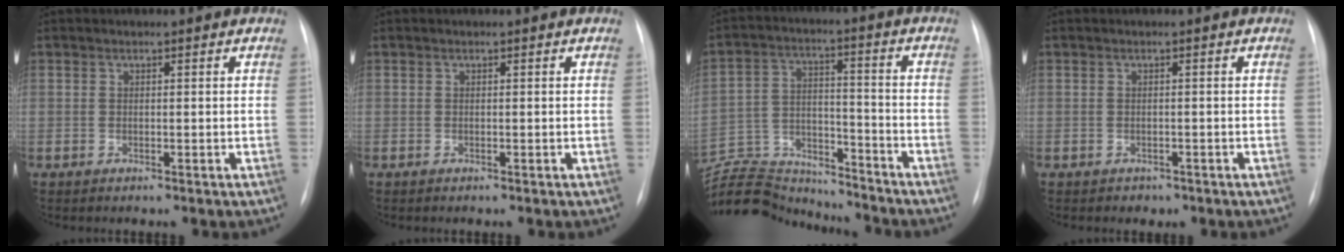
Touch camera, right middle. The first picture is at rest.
{"total": 0.0}
{"total": 16.0, "force": [-15.7, 2.2, 2.2], "torque": [-0.040, 0.027, -0.254]}
{"total": 1.3, "force": [-0.9, 0.9, 0.1], "torque": [-0.008, 0.002, -0.008]}